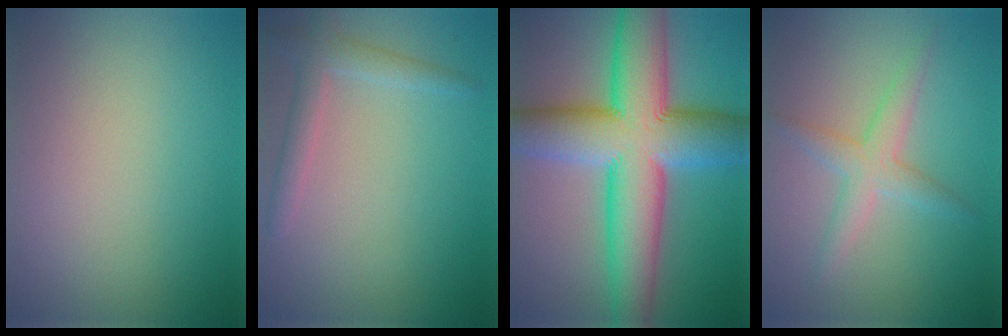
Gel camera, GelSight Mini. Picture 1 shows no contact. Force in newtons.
{"total": 2.4, "press": 2.4, "slide": 0.2}
{"total": 13.3, "press": 13.3, "slide": 0.6}
{"total": 2.7, "press": 2.7, "slide": 0.1}